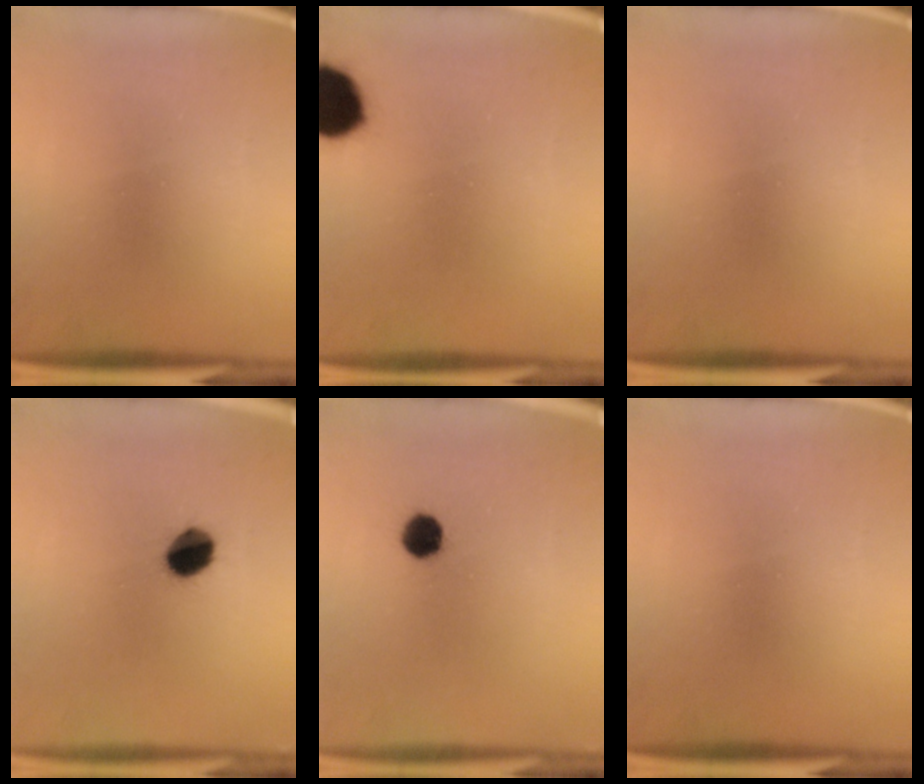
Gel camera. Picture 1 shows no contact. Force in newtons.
{"total": 13.8}
{"total": 0.0}
{"total": 7.5}
{"total": 4.7}
{"total": 0.0}